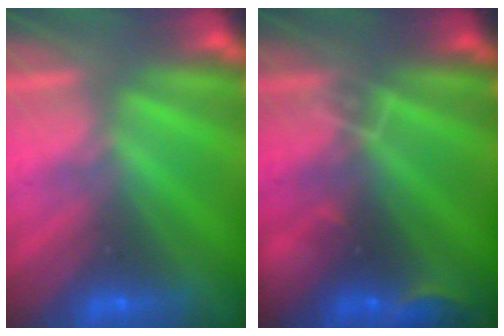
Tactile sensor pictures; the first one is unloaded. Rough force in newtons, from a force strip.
{"total": 2.9}